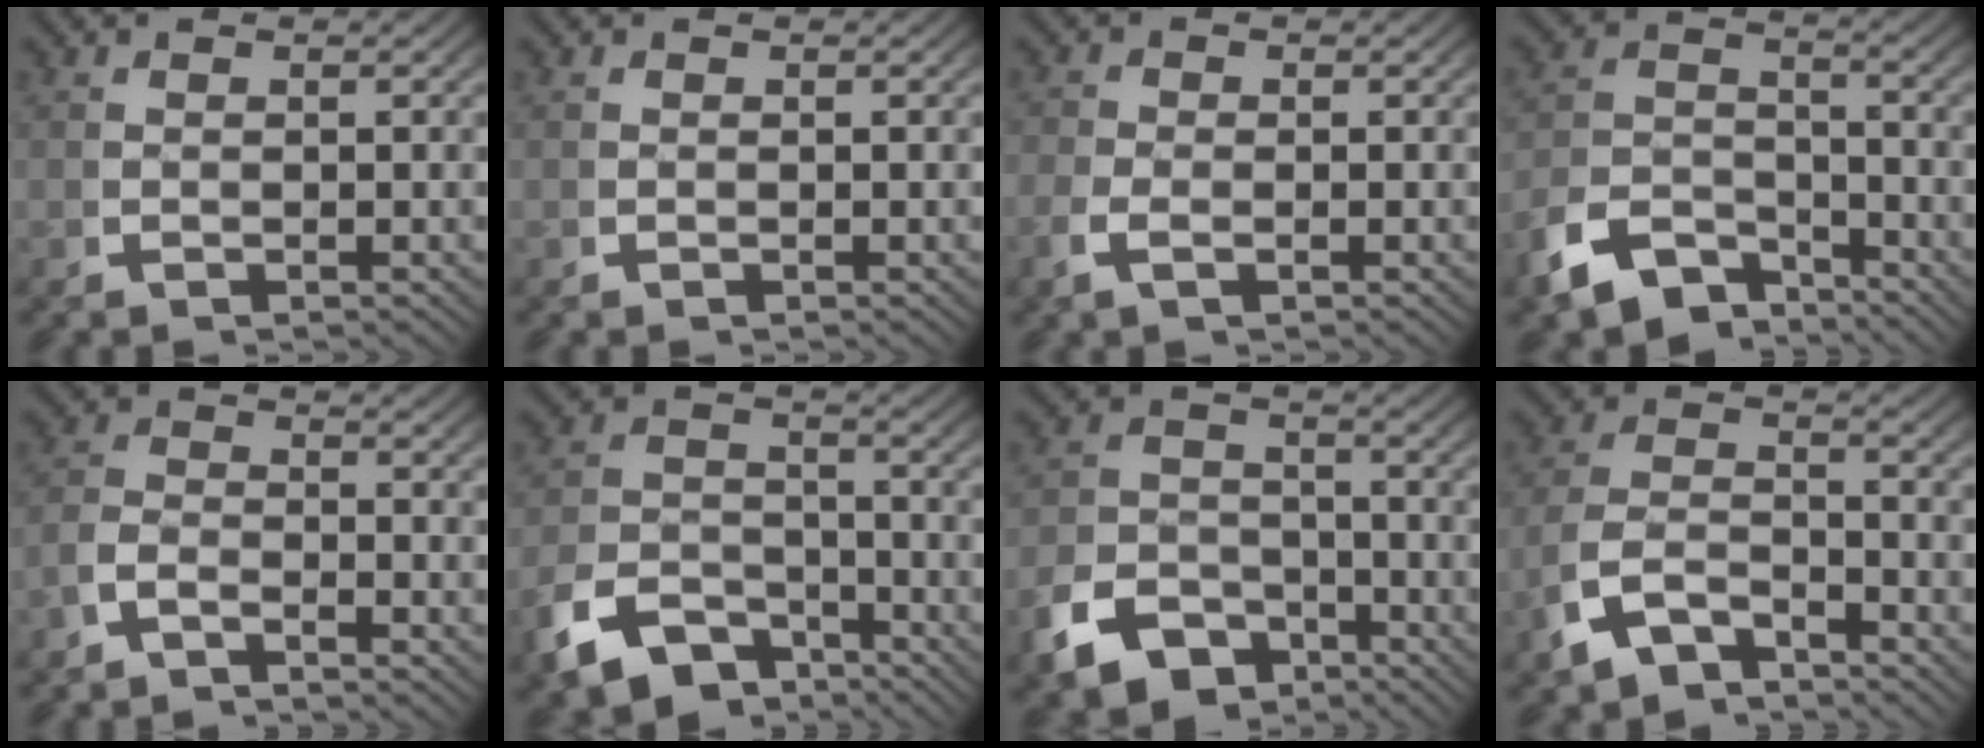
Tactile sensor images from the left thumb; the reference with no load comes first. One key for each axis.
{"total": 0.0}
{"total": 1.5, "fx": -0.7, "fy": 0.9, "fz": 0.9, "tx": -0.029, "ty": -0.007, "tz": -0.013}
{"total": 7.5, "fx": -4.9, "fy": 4.5, "fz": 3.6, "tx": -0.064, "ty": -0.028, "tz": -0.077}
{"total": 2.3, "fx": -1.6, "fy": 1.2, "fz": 1.1, "tx": -0.026, "ty": -0.009, "tz": -0.032}
{"total": 8.8, "fx": -5.5, "fy": 5.6, "fz": 3.8, "tx": -0.069, "ty": -0.039, "tz": -0.083}
{"total": 9.4, "fx": -5.6, "fy": 6.7, "fz": 3.5, "tx": -0.054, "ty": -0.039, "tz": -0.087}
{"total": 6.1, "fx": -2.9, "fy": 4.0, "fz": 3.6, "tx": -0.088, "ty": -0.030, "tz": -0.038}